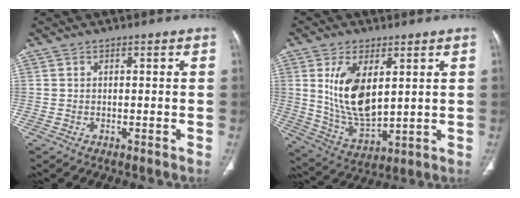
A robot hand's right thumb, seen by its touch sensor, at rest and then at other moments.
{"total": 13.2, "force": [3.5, 6.7, 10.9], "torque": [-0.195, -0.026, 0.081]}